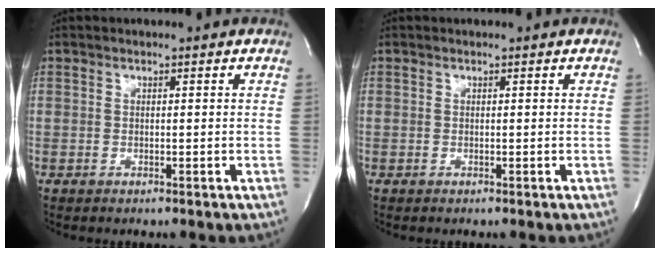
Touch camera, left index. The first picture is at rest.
{"total": 0.0}